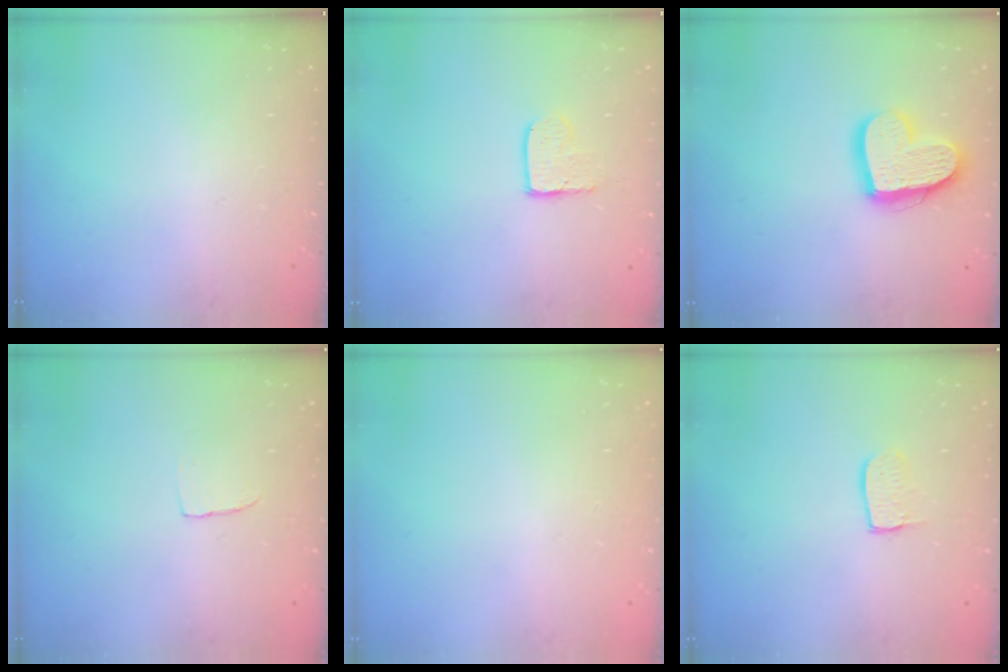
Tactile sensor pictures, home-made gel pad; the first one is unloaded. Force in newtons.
{"total": 3.9, "press": 3.9, "slide": 0.4}
{"total": 16.4, "press": 16.4, "slide": 1.5}
{"total": 2.4, "press": 2.4, "slide": 0.1}
{"total": 0.6, "press": 0.6, "slide": 0.1}
{"total": 6.2, "press": 6.2, "slide": 0.4}